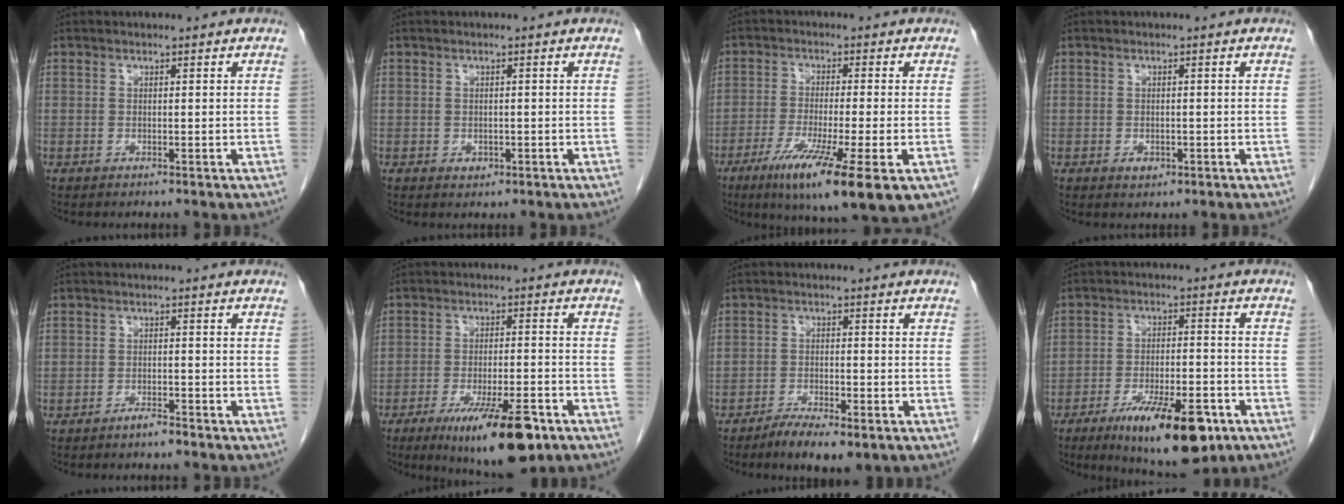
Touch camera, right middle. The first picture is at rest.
{"total": 1.1, "force": [-0.4, 0.8, 0.6], "torque": [-0.013, -0.001, -0.001]}
{"total": 14.0, "force": [-7.0, 0.9, 12.1], "torque": [-0.180, -0.041, -0.113]}
{"total": 1.5, "force": [-0.6, 0.9, 0.9], "torque": [-0.016, -0.001, -0.004]}
{"total": 1.9, "force": [-1.6, 0.1, 0.9], "torque": [-0.021, -0.003, -0.027]}
{"total": 13.0, "force": [-7.7, 2.5, 10.1], "torque": [-0.149, -0.021, -0.114]}
{"total": 6.1, "force": [-4.1, 1.5, 4.3], "torque": [-0.072, -0.011, -0.062]}
{"total": 14.2, "force": [-8.2, 3.7, 11.0], "torque": [-0.163, -0.013, -0.122]}